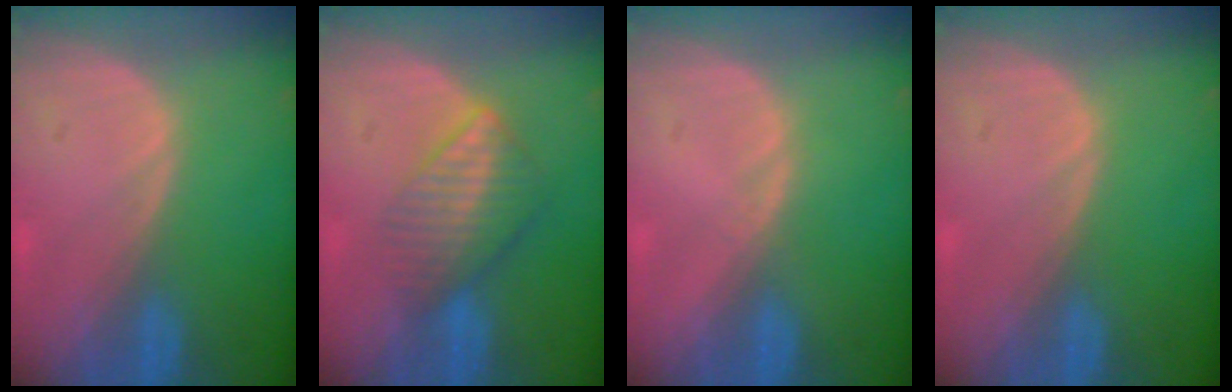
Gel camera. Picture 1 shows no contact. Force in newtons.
{"total": 6.7, "press": 5.9, "slide": 3.1}
{"total": 0.7, "press": 0.5, "slide": 0.4}
{"total": 0.0}